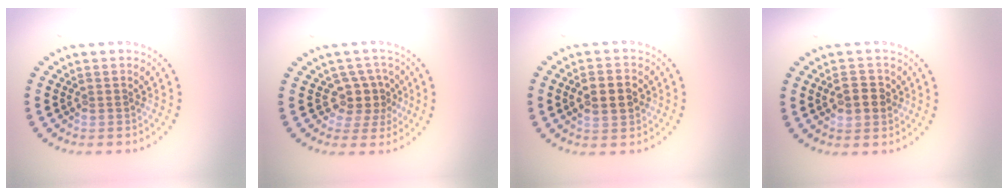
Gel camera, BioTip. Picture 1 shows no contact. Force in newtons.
{"total": 2.9, "press": 2.2, "slide": 1.8}
{"total": 3.9, "press": 3.9, "slide": 0.2}
{"total": 2.7, "press": 2.7, "slide": 0.2}